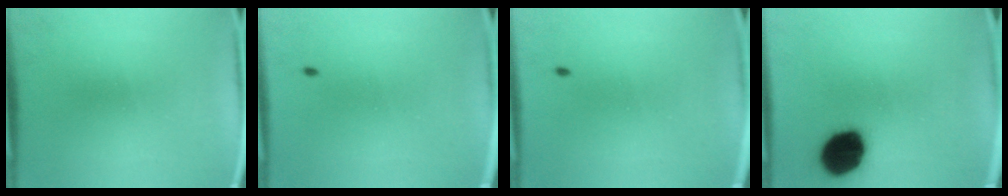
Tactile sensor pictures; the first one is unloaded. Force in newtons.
{"total": 0.7}
{"total": 0.7}
{"total": 14.8}